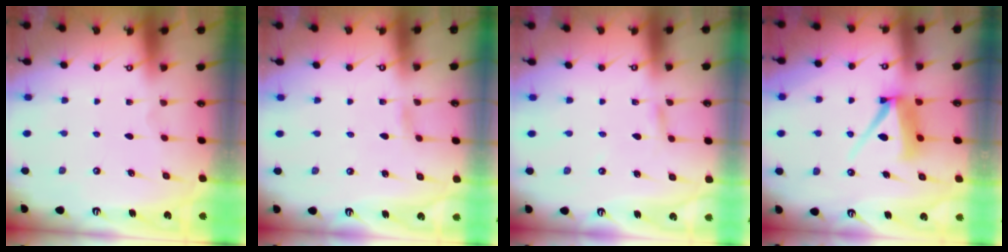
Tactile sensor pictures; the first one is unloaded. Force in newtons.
{"total": 1.0, "press": 1.0, "slide": 0.1}
{"total": 2.3, "press": 2.3, "slide": 0.1}
{"total": 9.9, "press": 9.9, "slide": 1.2}